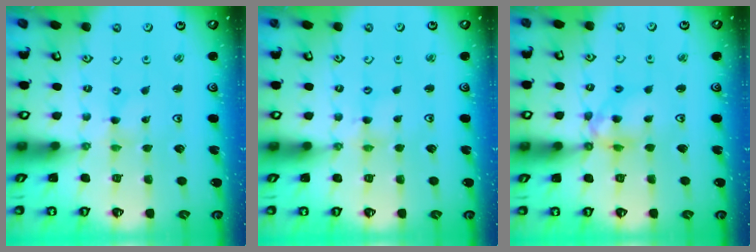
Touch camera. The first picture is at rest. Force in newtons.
{"total": 1.8, "press": 1.8, "slide": 0.3}
{"total": 10.9, "press": 10.8, "slide": 1.2}